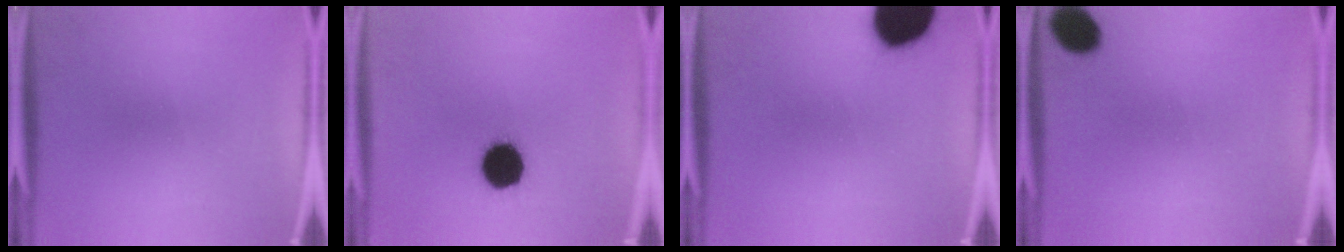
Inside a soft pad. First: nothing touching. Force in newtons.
{"total": 13.4}
{"total": 18.1}
{"total": 8.0}